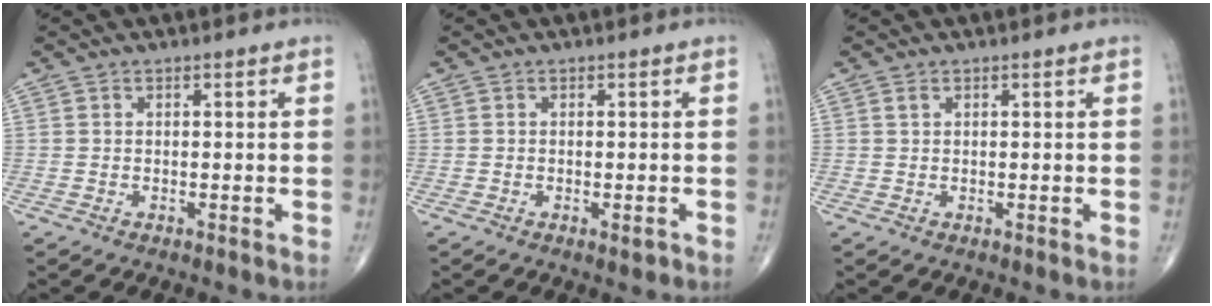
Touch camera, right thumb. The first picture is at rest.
{"total": 1.2, "force": [-0.5, 0.4, 0.9], "torque": [-0.011, -0.002, -0.007]}
{"total": 0.7, "force": [0.4, 0.4, 0.4], "torque": [-0.007, 0.003, 0.007]}